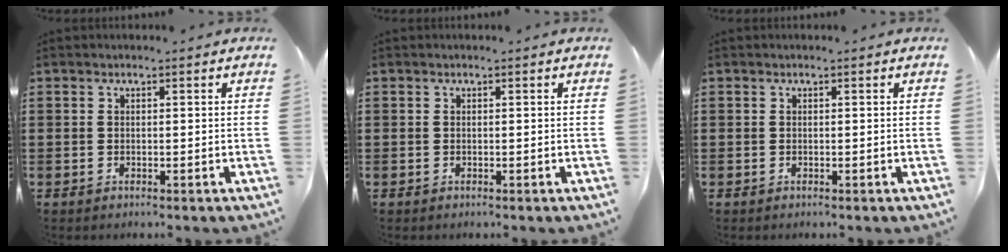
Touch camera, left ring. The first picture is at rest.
{"total": 0.0}
{"total": 0.0}